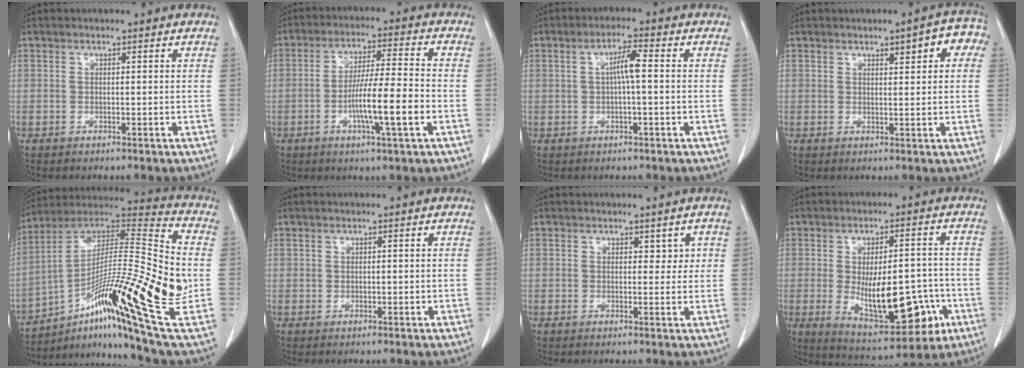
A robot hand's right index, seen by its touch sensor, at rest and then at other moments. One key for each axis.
{"total": 10.0, "fx": -3.0, "fy": 0.1, "fz": 9.6, "tx": -0.170, "ty": -0.003, "tz": -0.056}
{"total": 3.8, "fx": 0.3, "fy": 0.2, "fz": 3.8, "tx": -0.067, "ty": 0.009, "tz": 0.002}
{"total": 5.4, "fx": 2.3, "fy": 1.6, "fz": 4.6, "tx": -0.048, "ty": 0.015, "tz": 0.022}
{"total": 27.8, "fx": -6.4, "fy": 2.3, "fz": 26.9, "tx": -0.436, "ty": -0.012, "tz": -0.113}
{"total": 0.6, "fx": 0.2, "fy": 0.5, "fz": 0.3, "tx": -0.003, "ty": 0.001, "tz": 0.003}
{"total": 2.3, "fx": 1.1, "fy": 1.5, "fz": 1.3, "tx": -0.004, "ty": -0.002, "tz": 0.013}
{"total": 14.7, "fx": -3.4, "fy": 5.8, "fz": 13.1, "tx": -0.197, "ty": 0.000, "tz": -0.034}